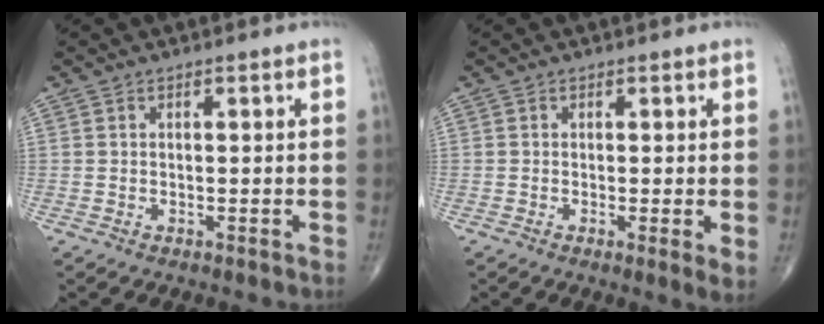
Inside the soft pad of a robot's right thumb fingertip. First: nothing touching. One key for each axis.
{"total": 2.7, "fx": -0.2, "fy": 0.4, "fz": 2.7, "tx": -0.048, "ty": -0.011, "tz": -0.006}